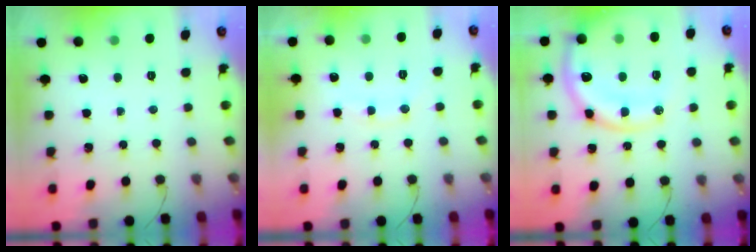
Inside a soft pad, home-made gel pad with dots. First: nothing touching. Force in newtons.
{"total": 8.4, "press": 8.3, "slide": 1.2}
{"total": 17.6, "press": 17.2, "slide": 3.9}